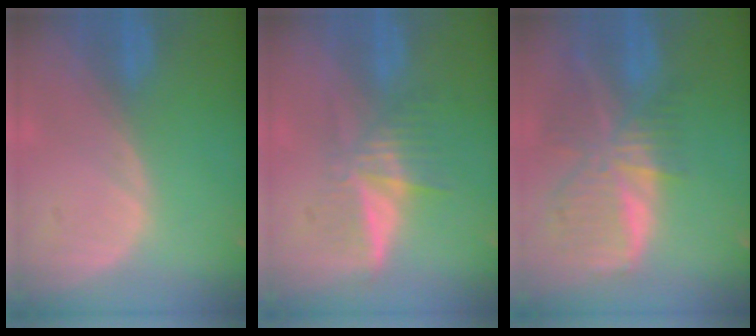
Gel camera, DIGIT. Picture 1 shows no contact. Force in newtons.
{"total": 6.1, "press": 5.3, "slide": 3.1}
{"total": 9.3, "press": 8.2, "slide": 4.5}